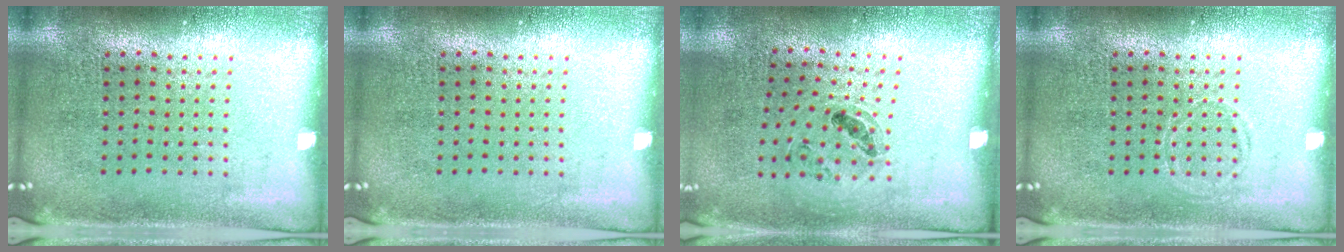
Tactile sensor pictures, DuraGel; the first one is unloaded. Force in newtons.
{"total": 0.0}
{"total": 1.0, "press": 0.8, "slide": 0.5}
{"total": 0.8, "press": 0.7, "slide": 0.2}